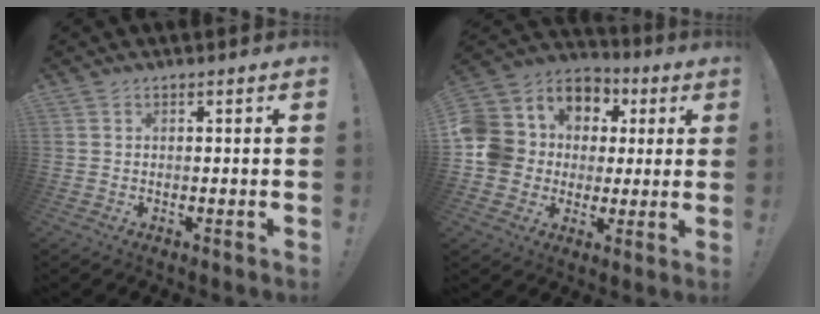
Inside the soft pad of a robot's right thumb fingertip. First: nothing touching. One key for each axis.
{"total": 11.8, "fx": 1.2, "fy": 11.0, "fz": 4.0, "tx": -0.075, "ty": -0.008, "tz": 0.041}